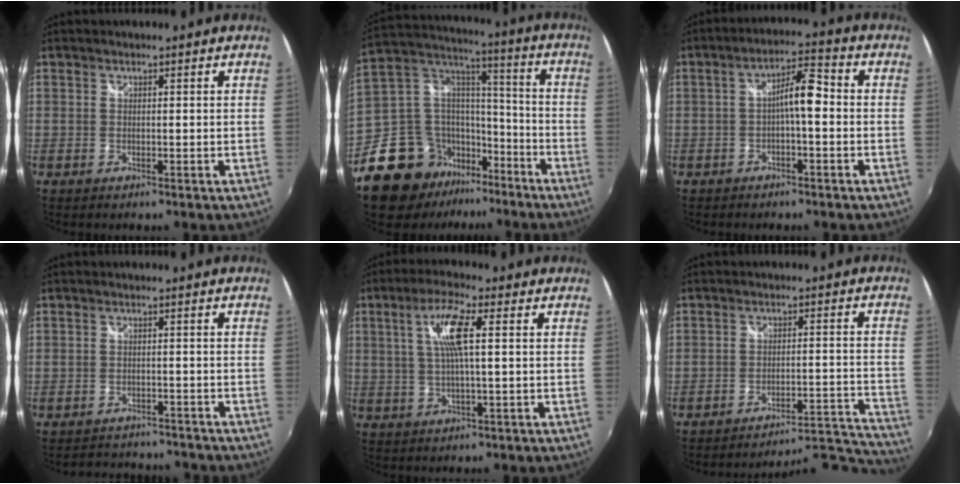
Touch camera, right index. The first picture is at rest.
{"total": 17.4, "force": [-12.8, 10.4, 5.4], "torque": [-0.127, 0.054, -0.209]}
{"total": 5.8, "force": [-0.9, 1.2, 5.6], "torque": [-0.100, 0.016, -0.016]}
{"total": 8.2, "force": [-7.7, 2.3, 2.0], "torque": [-0.050, -0.001, -0.105]}
{"total": 7.9, "force": [1.8, 1.1, 7.6], "torque": [-0.146, 0.007, 0.034]}
{"total": 16.7, "force": [-16.6, -0.8, 1.1], "torque": [-0.008, 0.035, -0.226]}